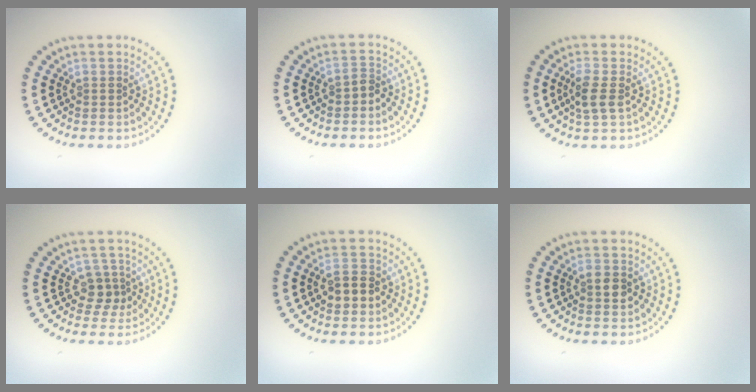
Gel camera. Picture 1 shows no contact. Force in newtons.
{"total": 1.0, "press": 0.8, "slide": 0.6}
{"total": 2.4, "press": 2.1, "slide": 1.0}
{"total": 2.0, "press": 1.7, "slide": 1.2}
{"total": 2.5, "press": 2.5, "slide": 0.1}
{"total": 2.2, "press": 2.2, "slide": 0.1}